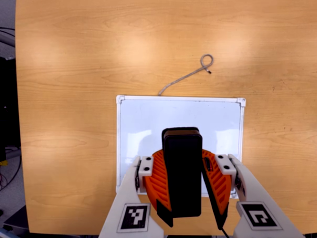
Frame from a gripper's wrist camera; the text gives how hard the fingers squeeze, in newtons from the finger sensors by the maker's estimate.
{"total": 10.4, "left": 10.1, "right": 10.8}